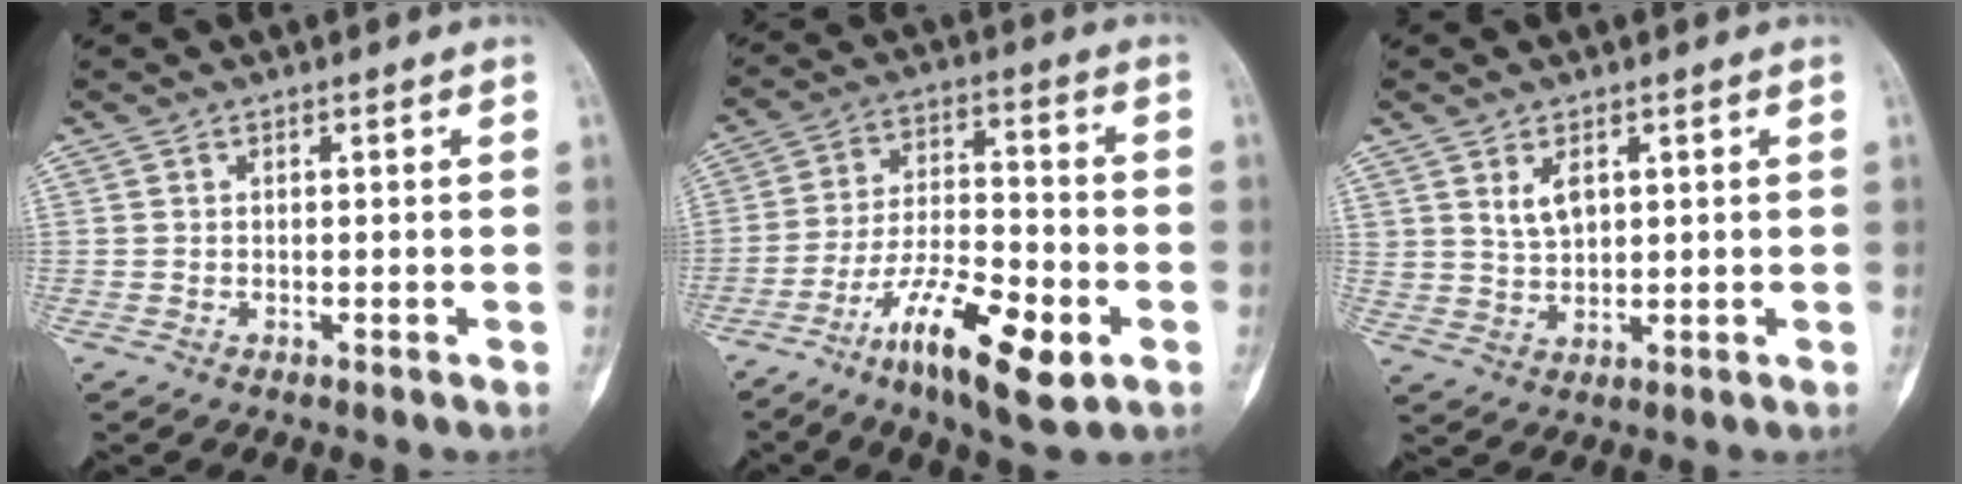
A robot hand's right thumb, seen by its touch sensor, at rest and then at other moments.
{"total": 16.3, "force": [-7.8, 5.0, 13.5], "torque": [-0.228, 0.033, -0.130]}
{"total": 4.3, "force": [1.9, 2.5, 2.9], "torque": [-0.045, -0.013, 0.044]}